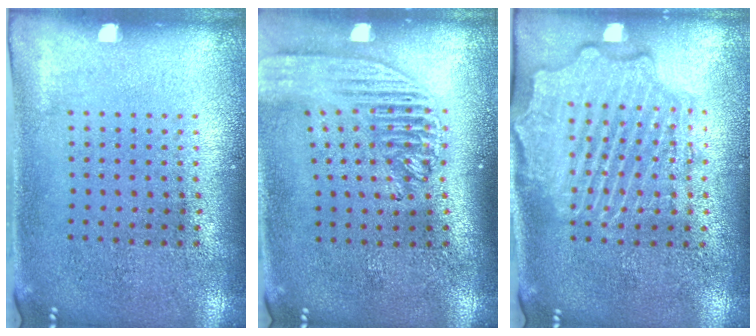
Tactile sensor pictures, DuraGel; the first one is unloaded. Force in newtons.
{"total": 2.0, "press": 1.7, "slide": 1.1}
{"total": 2.6, "press": 2.6, "slide": 0.3}